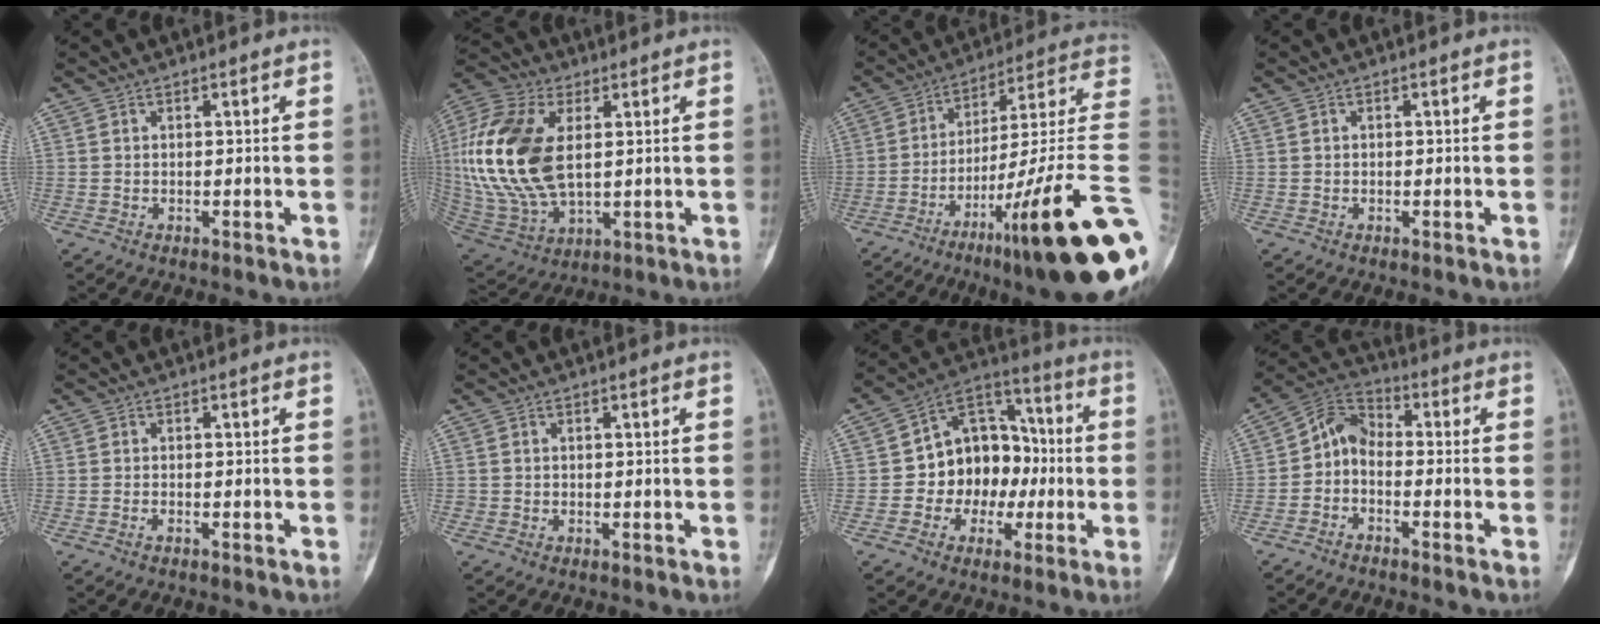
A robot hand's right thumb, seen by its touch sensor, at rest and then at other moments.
{"total": 22.2, "force": [3.3, 12.5, 18.1], "torque": [-0.391, -0.012, 0.063]}
{"total": 29.0, "force": [-9.6, 3.8, 27.1], "torque": [-0.322, 0.062, -0.141]}
{"total": 0.0}
{"total": 0.9, "force": [-0.6, 0.2, 0.6], "torque": [-0.016, 0.005, -0.012]}
{"total": 0.5, "force": [-0.1, 0.5, 0.0], "torque": [0.002, 0.005, -0.003]}
{"total": 14.6, "force": [-1.8, 11.7, 8.5], "torque": [-0.070, 0.044, -0.035]}
{"total": 6.5, "force": [-1.8, 4.3, 4.6], "torque": [-0.073, 0.037, -0.053]}